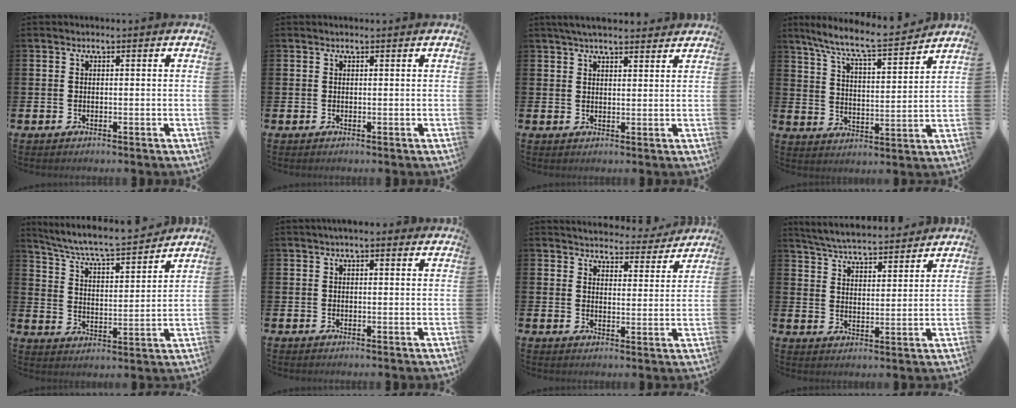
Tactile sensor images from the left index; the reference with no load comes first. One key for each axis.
{"total": 0.0}
{"total": 3.8, "fx": 3.5, "fy": 0.8, "fz": 1.3, "tx": -0.025, "ty": -0.010, "tz": 0.064}
{"total": 8.5, "fx": 7.7, "fy": 0.6, "fz": 3.5, "tx": -0.098, "ty": -0.051, "tz": 0.131}
{"total": 6.7, "fx": 6.3, "fy": 0.4, "fz": 2.1, "tx": -0.071, "ty": -0.052, "tz": 0.105}
{"total": 1.4, "fx": 1.2, "fy": 0.3, "fz": 0.8, "tx": -0.003, "ty": -0.001, "tz": 0.018}
{"total": 4.4, "fx": 4.3, "fy": 1.0, "fz": 0.0, "tx": -0.002, "ty": -0.039, "tz": 0.072}
{"total": 5.7, "fx": 5.6, "fy": 0.6, "fz": 0.8, "tx": -0.036, "ty": -0.037, "tz": 0.099}